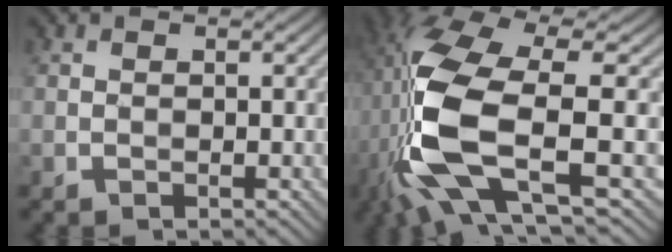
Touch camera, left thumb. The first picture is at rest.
{"total": 14.1, "force": [-2.0, 5.0, 13.1], "torque": [-0.312, -0.004, -0.034]}